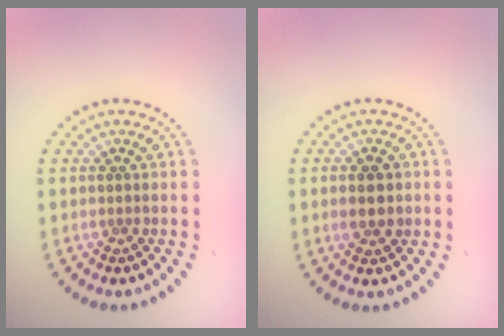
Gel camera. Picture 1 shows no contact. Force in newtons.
{"total": 2.3, "press": 2.2, "slide": 0.1}